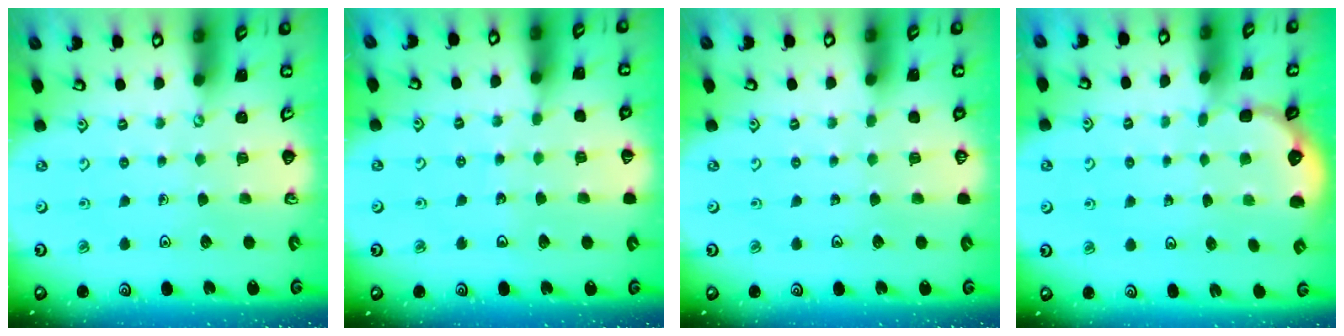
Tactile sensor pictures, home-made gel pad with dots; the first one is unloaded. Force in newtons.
{"total": 2.5, "press": 2.5, "slide": 0.2}
{"total": 0.0}
{"total": 1.8, "press": 1.0, "slide": 1.4}